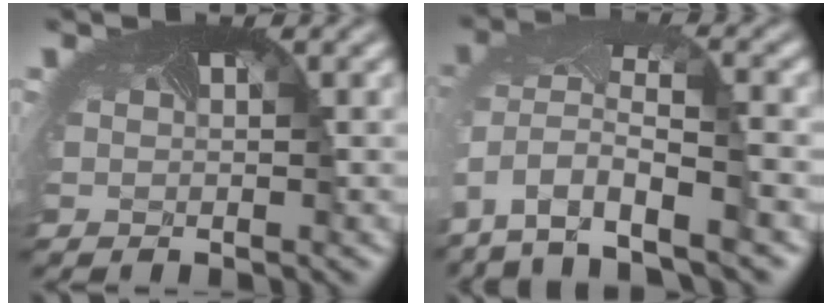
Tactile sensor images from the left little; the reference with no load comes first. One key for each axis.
{"total": 9.5, "fx": -4.4, "fy": 4.7, "fz": 6.9, "tx": -0.173, "ty": -0.023, "tz": -0.058}